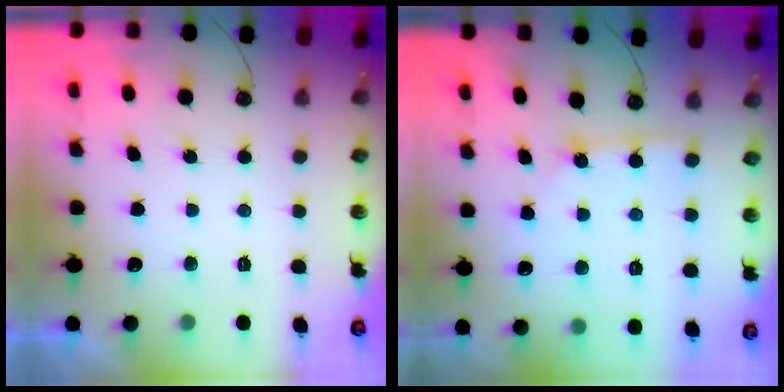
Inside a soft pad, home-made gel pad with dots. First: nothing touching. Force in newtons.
{"total": 1.8, "press": 1.8, "slide": 0.2}